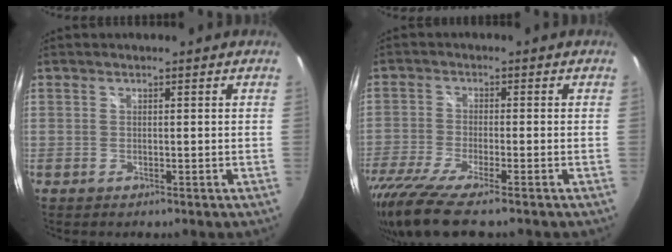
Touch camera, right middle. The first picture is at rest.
{"total": 12.1, "force": [-9.4, 1.1, 7.6], "torque": [-0.175, -0.055, -0.169]}